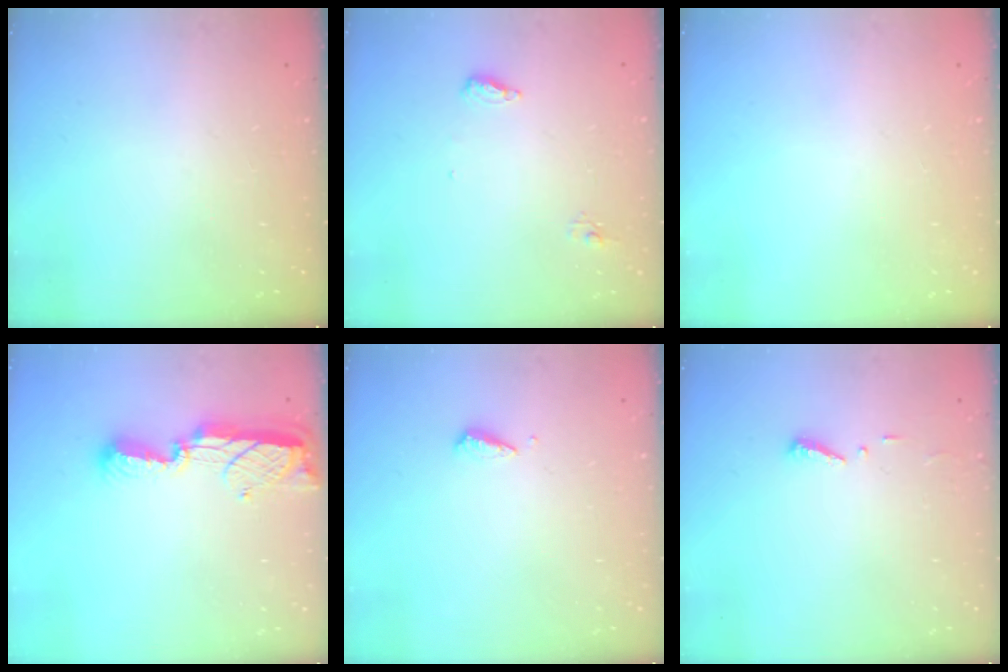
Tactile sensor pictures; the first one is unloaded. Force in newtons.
{"total": 6.5, "press": 6.4, "slide": 1.1}
{"total": 0.0}
{"total": 9.9, "press": 9.7, "slide": 2.0}
{"total": 3.1, "press": 3.1, "slide": 0.3}
{"total": 3.7, "press": 3.7, "slide": 0.2}